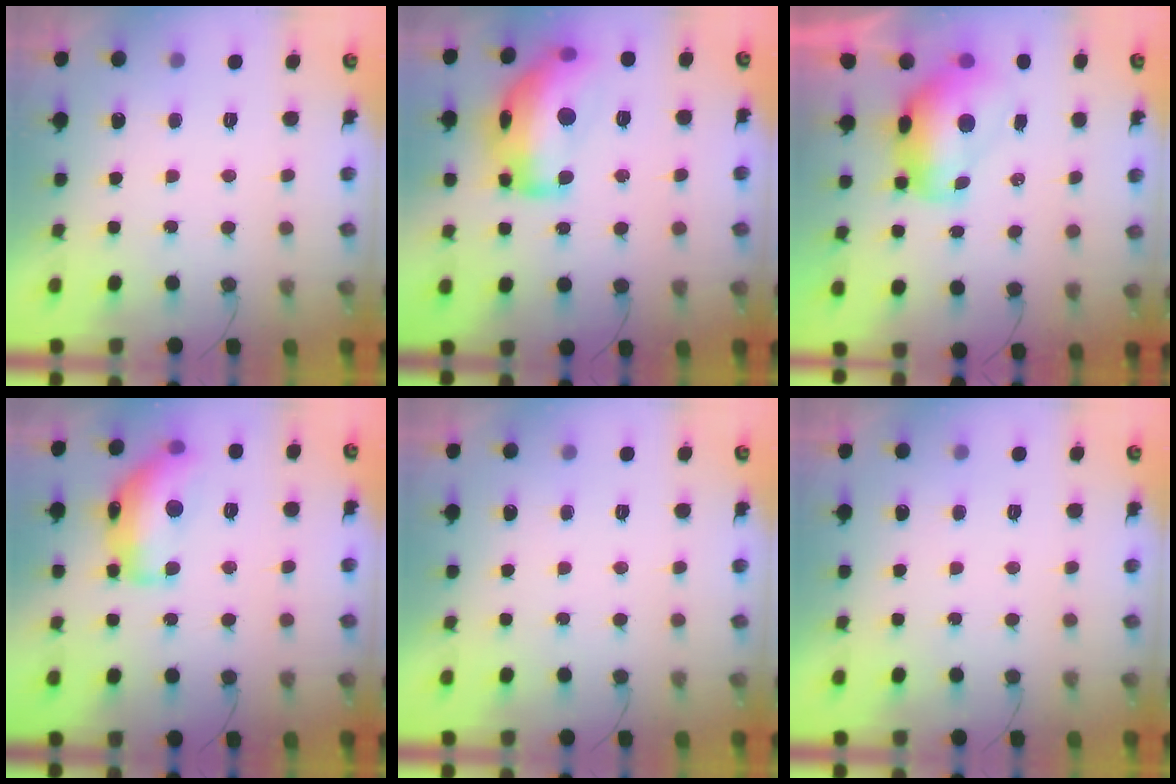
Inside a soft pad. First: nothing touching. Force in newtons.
{"total": 21.0, "press": 21.0, "slide": 1.4}
{"total": 9.8, "press": 9.7, "slide": 0.9}
{"total": 17.9, "press": 17.9, "slide": 0.9}
{"total": 0.0}
{"total": 0.0}